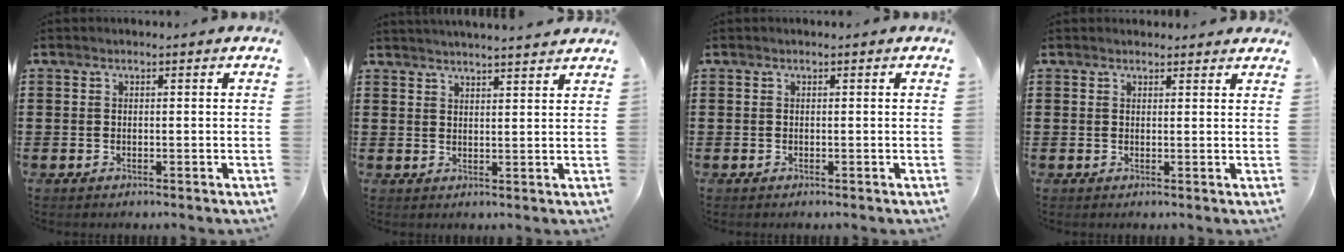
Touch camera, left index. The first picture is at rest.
{"total": 2.6, "force": [2.6, -0.4, 0.3], "torque": [-0.014, -0.009, 0.046]}
{"total": 0.0}
{"total": 1.5, "force": [1.4, 0.3, 0.2], "torque": [-0.006, 0.003, 0.028]}